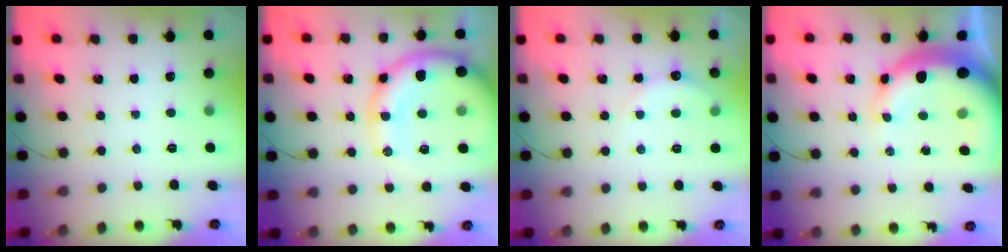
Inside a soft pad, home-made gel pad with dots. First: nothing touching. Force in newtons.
{"total": 17.1, "press": 16.8, "slide": 3.1}
{"total": 3.9, "press": 3.7, "slide": 0.9}
{"total": 15.0, "press": 14.7, "slide": 3.2}